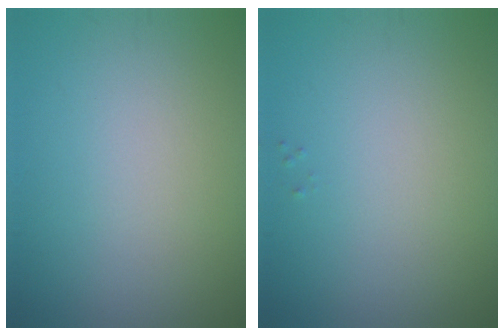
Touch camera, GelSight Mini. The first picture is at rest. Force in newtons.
{"total": 0.0}